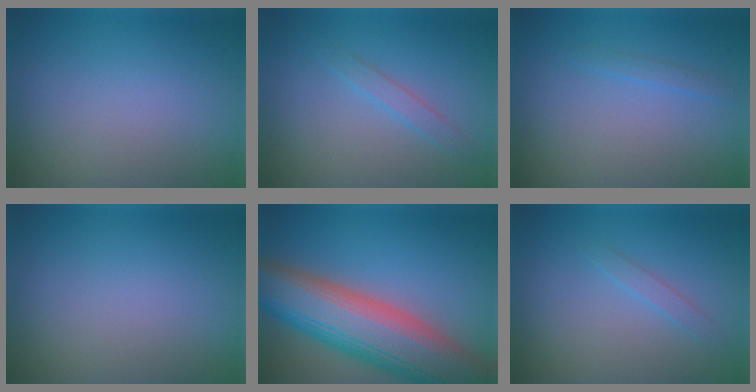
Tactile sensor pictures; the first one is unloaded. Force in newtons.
{"total": 1.2, "press": 1.2, "slide": 0.0}
{"total": 0.7, "press": 0.7, "slide": 0.1}
{"total": 0.0}
{"total": 12.5, "press": 12.4, "slide": 0.6}
{"total": 1.0, "press": 1.0, "slide": 0.0}